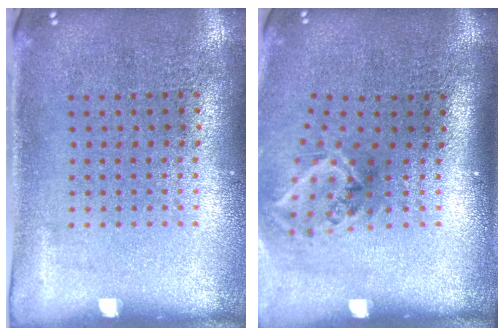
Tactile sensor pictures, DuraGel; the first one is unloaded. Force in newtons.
{"total": 1.9, "press": 1.2, "slide": 1.5}